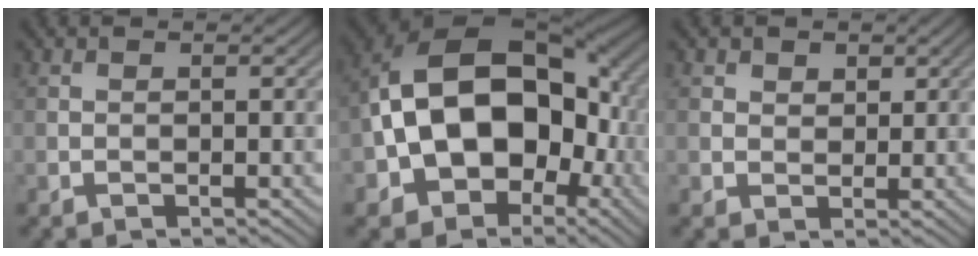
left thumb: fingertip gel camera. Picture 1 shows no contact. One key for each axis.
{"total": 18.1, "fx": -2.4, "fy": 12.3, "fz": 13.0, "tx": -0.213, "ty": -0.009, "tz": -0.043}
{"total": 2.8, "fx": 1.4, "fy": 2.3, "fz": 0.8, "tx": -0.024, "ty": -0.008, "tz": 0.024}